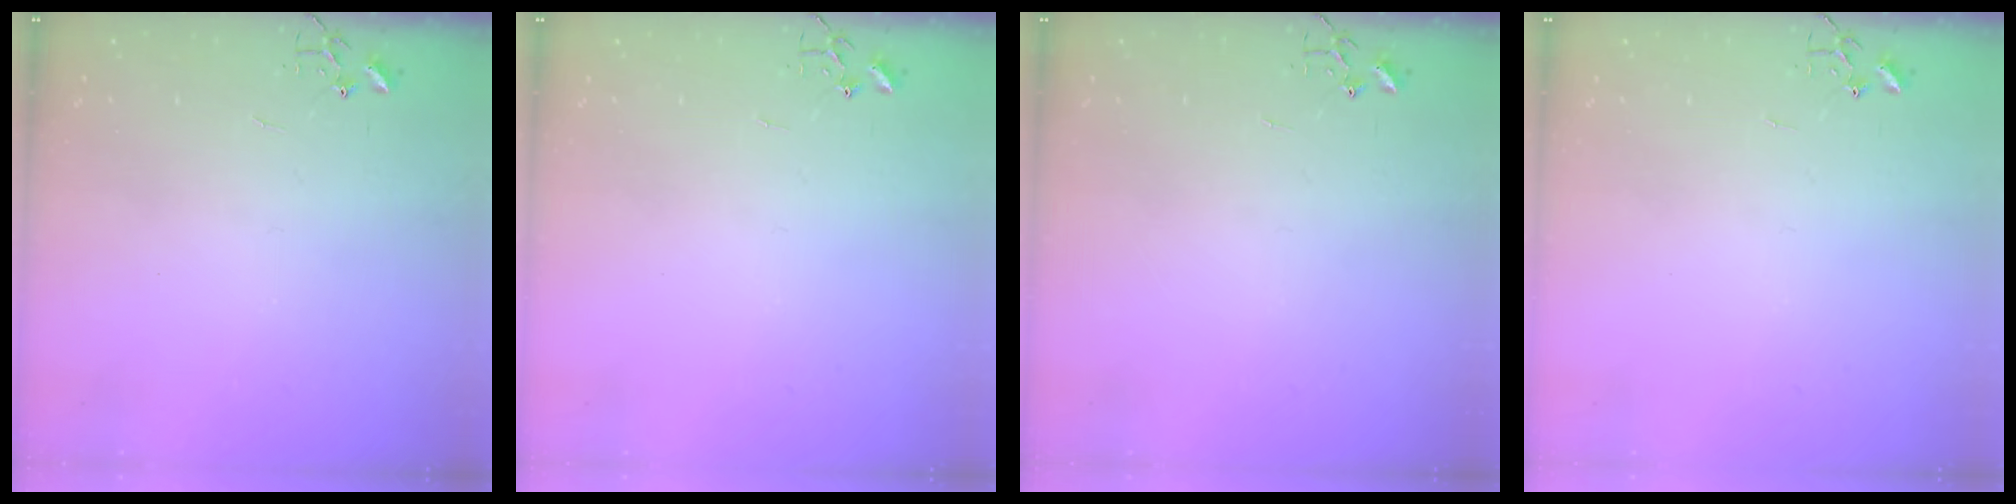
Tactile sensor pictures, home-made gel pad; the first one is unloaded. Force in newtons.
{"total": 0.0}
{"total": 0.0}
{"total": 0.0}